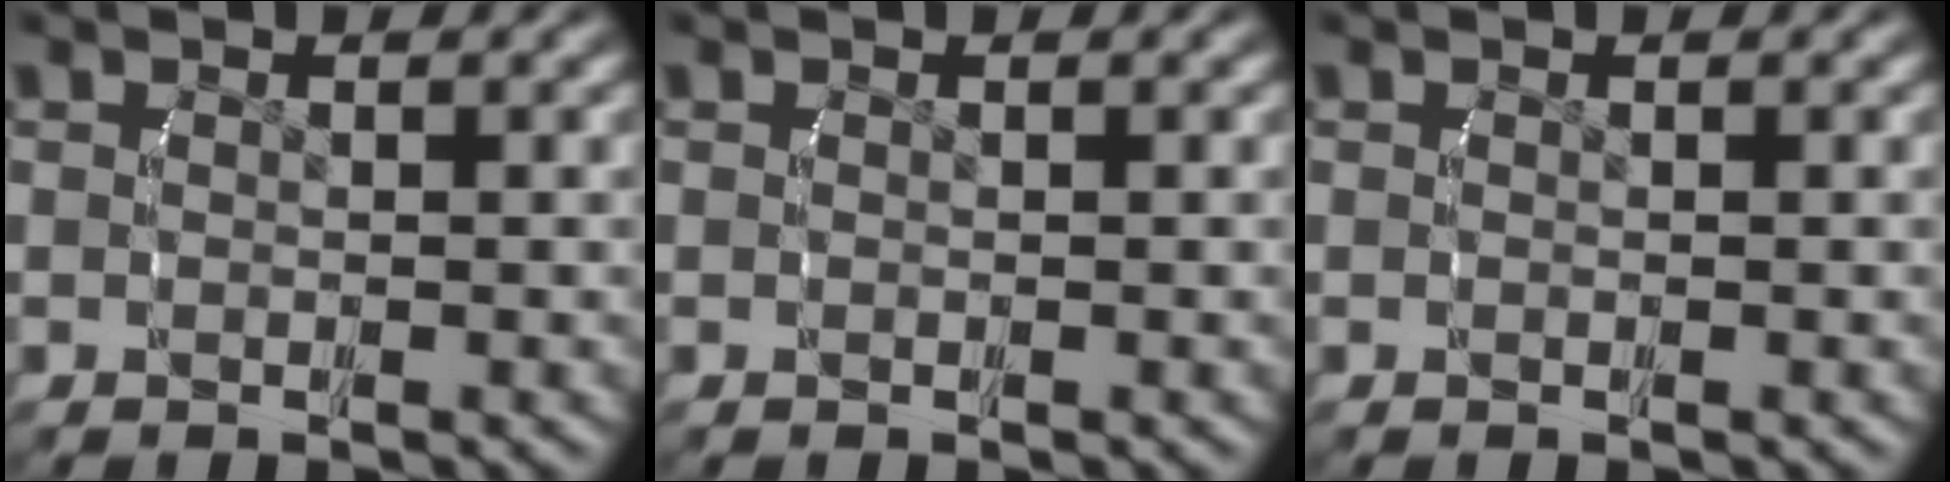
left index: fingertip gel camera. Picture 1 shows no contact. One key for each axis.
{"total": 0.0}
{"total": 0.0}